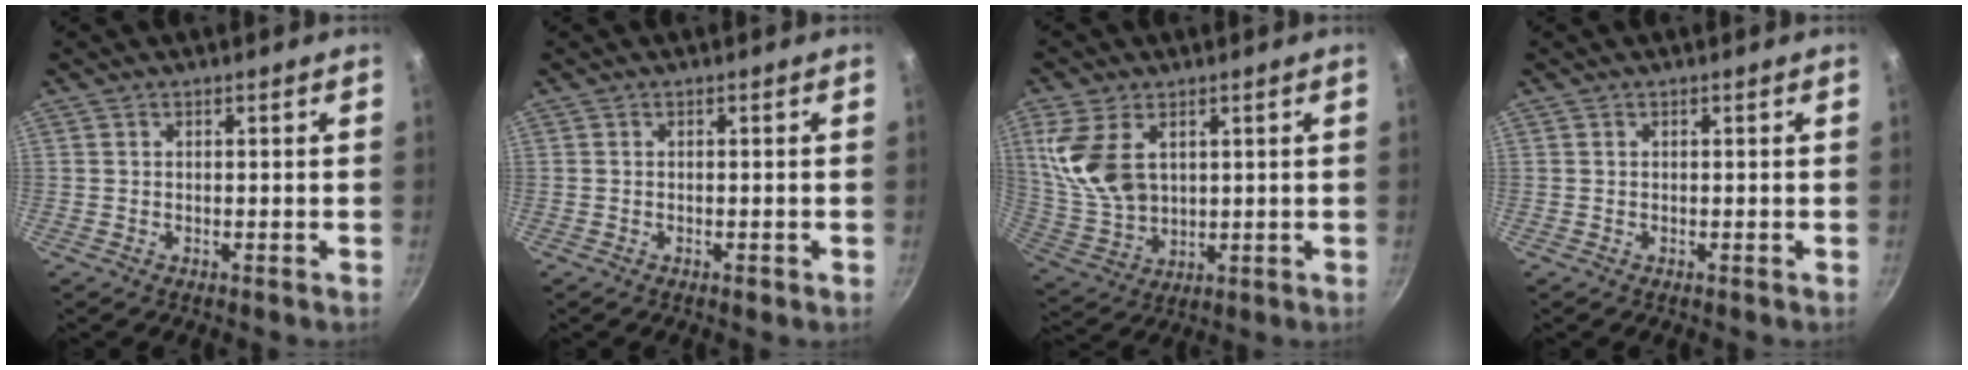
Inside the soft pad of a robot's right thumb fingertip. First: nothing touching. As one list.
[{"total": 1.0, "force": [-0.5, 0.4, 0.7], "torque": [-0.017, 0.004, -0.006]}, {"total": 12.3, "force": [3.8, 7.8, 8.7], "torque": [-0.165, -0.017, 0.089]}, {"total": 0.0}]